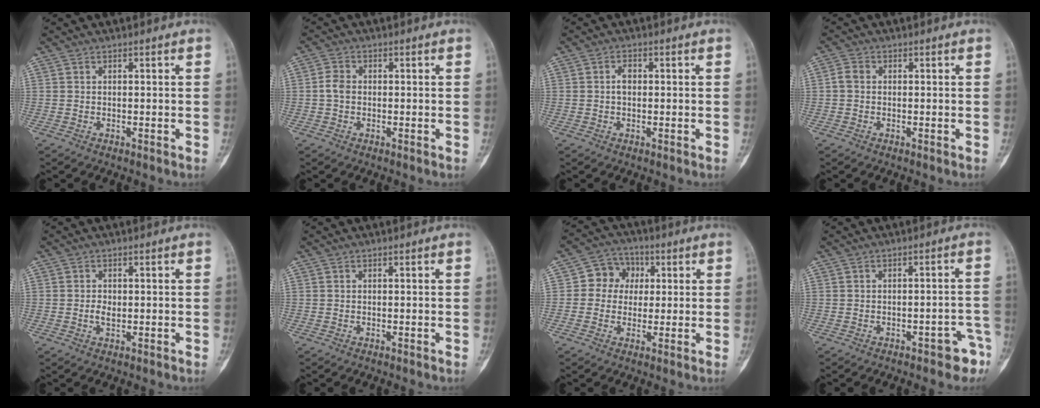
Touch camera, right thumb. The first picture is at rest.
{"total": 2.7, "force": [-0.2, 2.1, 1.7], "torque": [-0.032, 0.006, -0.011]}
{"total": 2.1, "force": [0.0, 1.3, 1.6], "torque": [-0.026, 0.005, -0.002]}
{"total": 1.9, "force": [0.0, 1.5, 1.2], "torque": [-0.020, 0.004, -0.007]}
{"total": 1.9, "force": [-0.1, 1.2, 1.4], "torque": [-0.021, 0.002, -0.002]}
{"total": 0.0}
{"total": 7.3, "force": [1.1, 6.5, 3.2], "torque": [-0.011, 0.010, 0.007]}
{"total": 5.3, "force": [-3.2, 2.4, 3.4], "torque": [-0.019, 0.034, -0.034]}